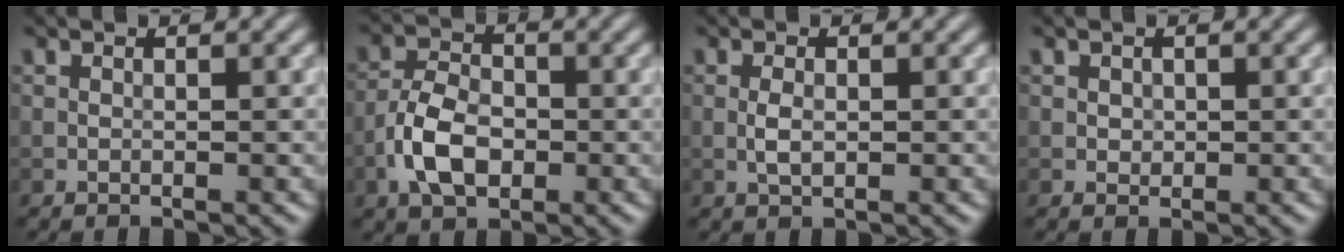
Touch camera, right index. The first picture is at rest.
{"total": 4.9, "force": [-1.8, 3.0, 3.5], "torque": [-0.065, 0.005, -0.038]}
{"total": 1.5, "force": [-0.1, 0.7, 1.3], "torque": [-0.028, 0.001, -0.004]}
{"total": 0.7, "force": [0.2, 0.6, 0.2], "torque": [-0.002, -0.004, 0.004]}